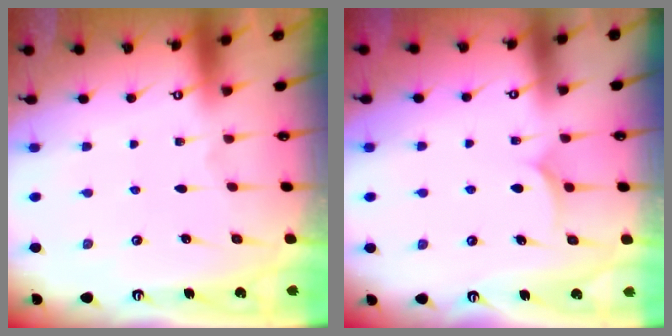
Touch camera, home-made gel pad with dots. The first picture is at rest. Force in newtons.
{"total": 5.5, "press": 5.5, "slide": 0.2}